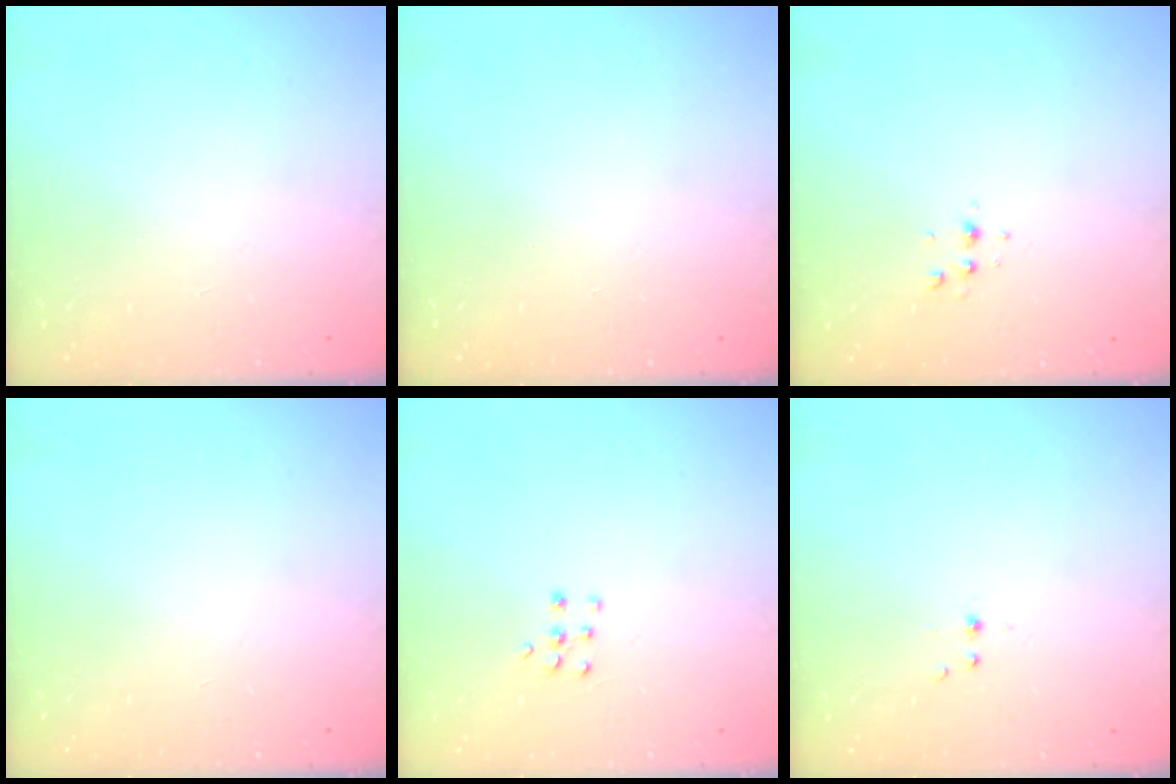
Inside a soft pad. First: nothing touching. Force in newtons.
{"total": 0.0}
{"total": 3.7, "press": 3.2, "slide": 1.7}
{"total": 0.0}
{"total": 4.6, "press": 4.5, "slide": 0.5}
{"total": 2.2, "press": 1.9, "slide": 1.2}